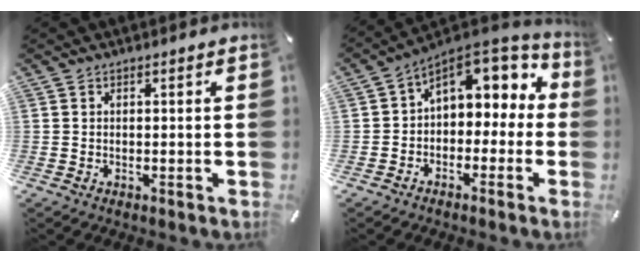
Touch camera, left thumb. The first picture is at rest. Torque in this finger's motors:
{"motor_torque": [1.40, 1.49, 0.32, 0.00, 0.16]}